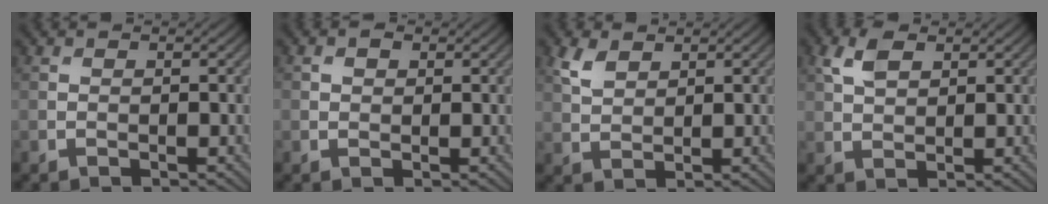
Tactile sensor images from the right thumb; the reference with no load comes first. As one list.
[{"total": 1.3, "force": [0.6, 1.0, 0.6], "torque": [-0.013, 0.001, 0.008]}, {"total": 3.3, "force": [2.1, 1.7, 1.8], "torque": [-0.049, 0.002, 0.047]}, {"total": 3.9, "force": [1.9, 2.2, 2.7], "torque": [-0.067, 0.006, 0.037]}]